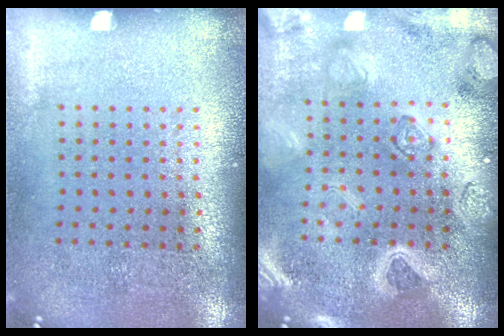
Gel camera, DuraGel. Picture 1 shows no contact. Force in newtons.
{"total": 3.6, "press": 3.2, "slide": 1.5}